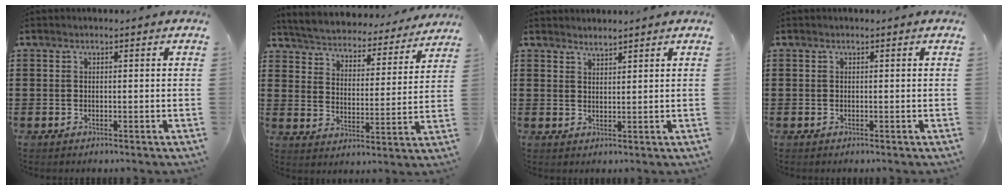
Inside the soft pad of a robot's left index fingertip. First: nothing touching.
{"total": 4.0, "force": [4.0, 0.0, -0.1], "torque": [-0.025, -0.037, 0.061]}
{"total": 1.6, "force": [1.6, 0.0, 0.0], "torque": [-0.002, 0.002, 0.031]}
{"total": 0.0}